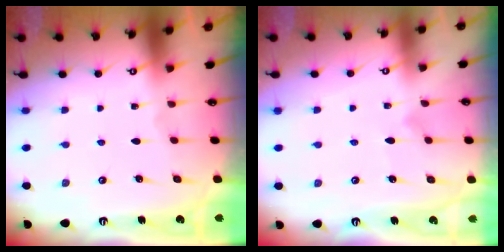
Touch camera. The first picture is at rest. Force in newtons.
{"total": 6.8, "press": 6.8, "slide": 0.3}